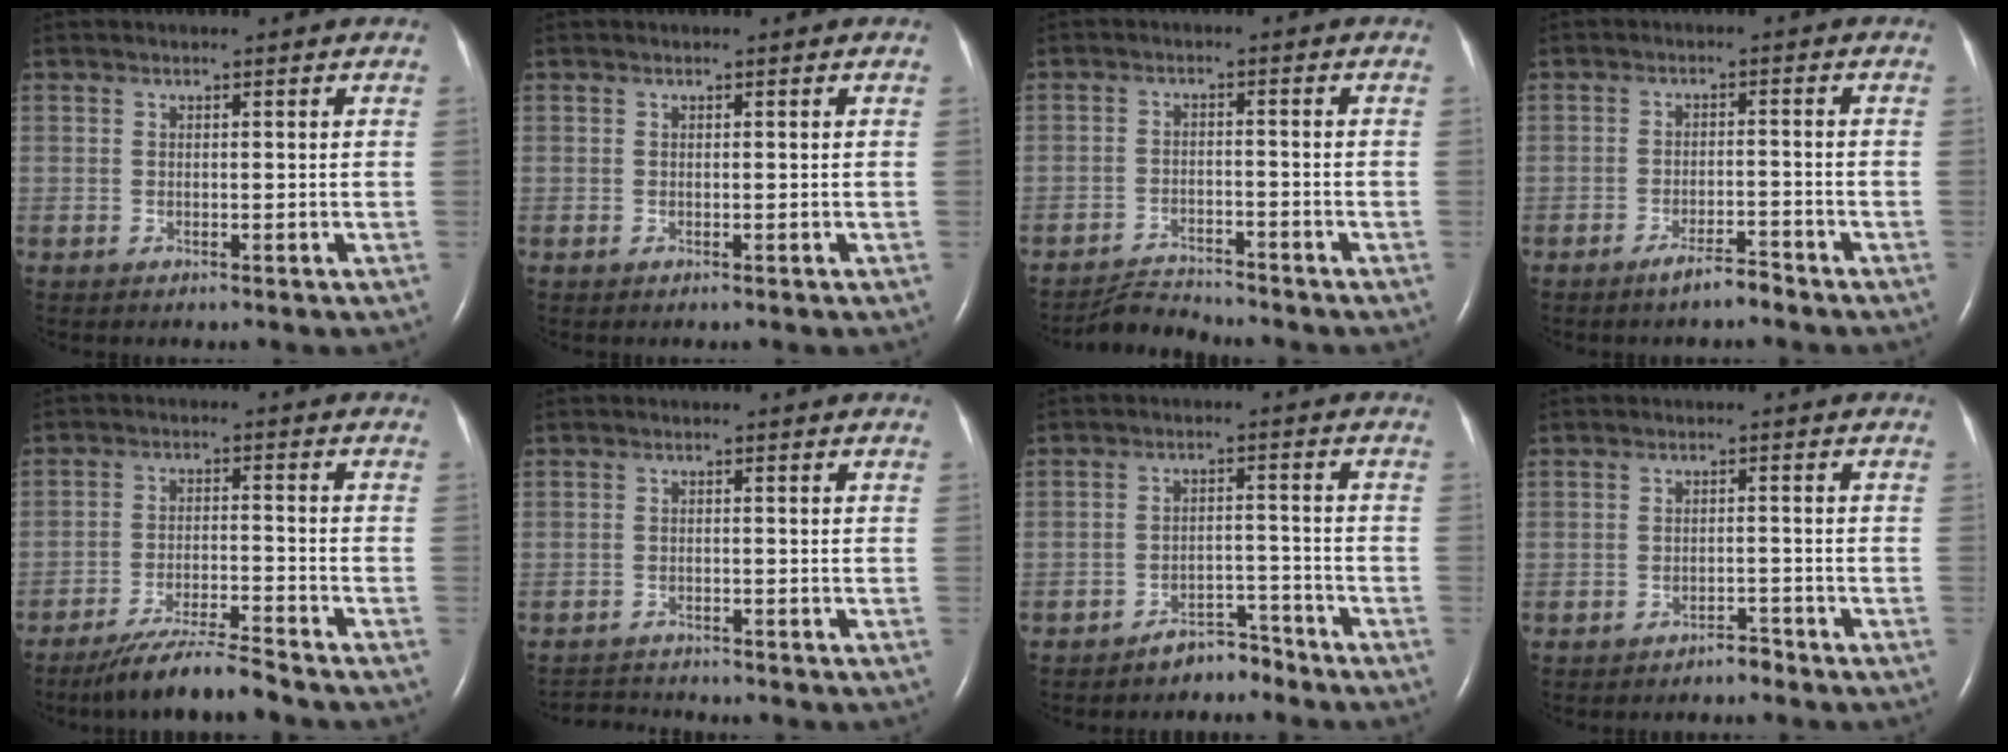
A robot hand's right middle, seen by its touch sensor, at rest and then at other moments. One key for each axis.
{"total": 0.0}
{"total": 4.1, "fx": -4.1, "fy": -0.4, "fz": -0.5, "tx": 0.000, "ty": -0.015, "tz": -0.070}
{"total": 3.3, "fx": -2.9, "fy": 0.1, "fz": 1.7, "tx": -0.037, "ty": -0.005, "tz": -0.051}
{"total": 7.4, "fx": -6.6, "fy": -0.9, "fz": 3.3, "tx": -0.062, "ty": -0.024, "tz": -0.121}
{"total": 2.9, "fx": -2.9, "fy": -0.3, "fz": -0.5, "tx": 0.007, "ty": -0.019, "tz": -0.047}
{"total": 3.7, "fx": -3.5, "fy": 1.1, "fz": 0.4, "tx": -0.006, "ty": -0.002, "tz": -0.057}
{"total": 1.6, "fx": -1.6, "fy": 0.3, "fz": 0.1, "tx": -0.004, "ty": -0.003, "tz": -0.022}